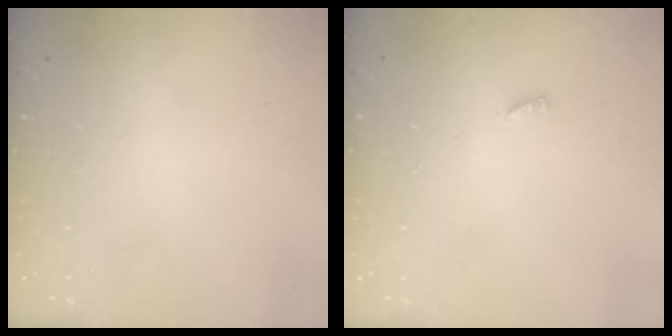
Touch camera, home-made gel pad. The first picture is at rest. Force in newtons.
{"total": 1.9, "press": 1.9, "slide": 0.3}